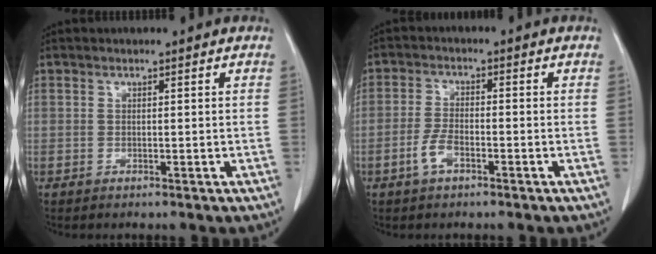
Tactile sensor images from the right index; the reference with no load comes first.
{"total": 3.7, "force": [-1.9, 1.3, 2.9], "torque": [-0.062, 0.002, -0.037]}